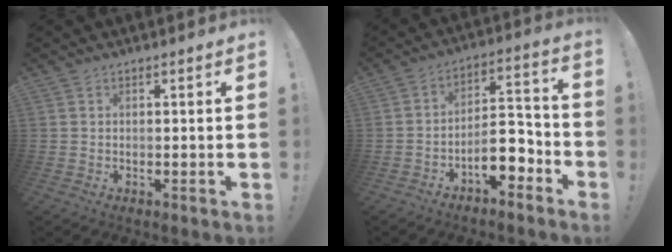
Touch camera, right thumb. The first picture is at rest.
{"total": 10.0, "force": [-5.8, 4.7, 6.8], "torque": [-0.103, 0.034, -0.096]}